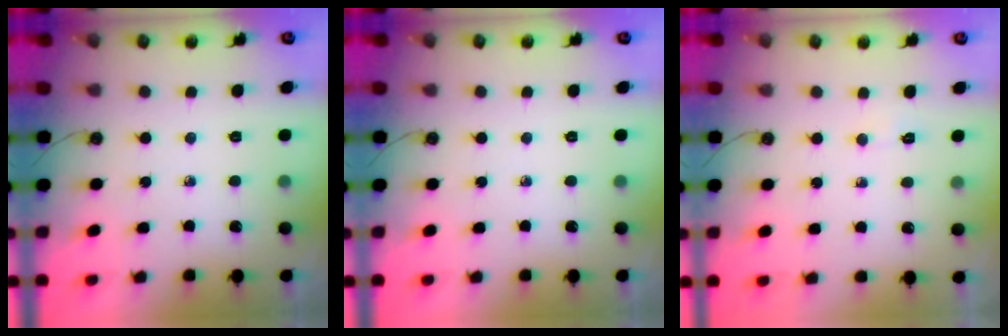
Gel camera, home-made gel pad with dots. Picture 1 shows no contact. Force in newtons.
{"total": 0.0}
{"total": 2.5, "press": 2.5, "slide": 0.3}